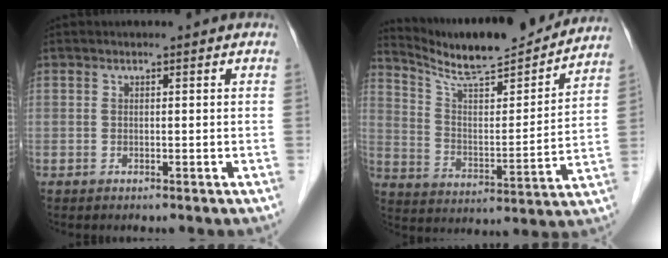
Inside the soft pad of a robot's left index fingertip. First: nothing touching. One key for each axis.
{"total": 18.8, "fx": 17.6, "fy": 1.2, "fz": 6.7, "tx": -0.120, "ty": -0.022, "tz": 0.269}